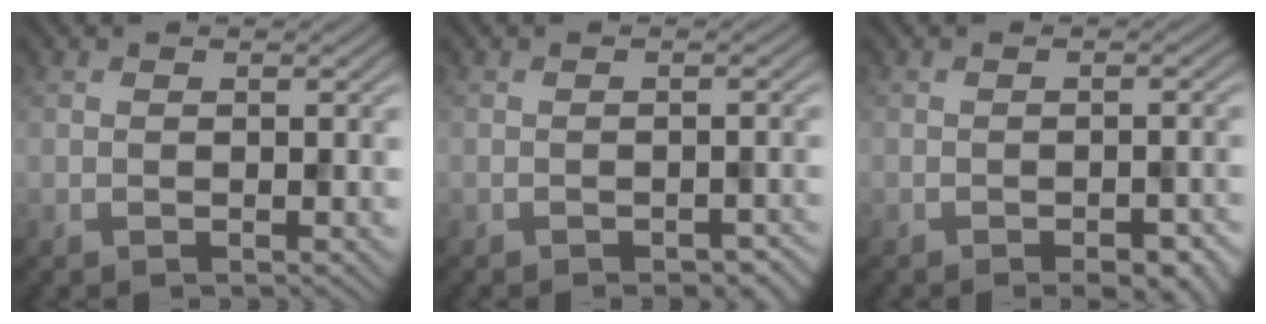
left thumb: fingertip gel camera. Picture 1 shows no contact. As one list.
[{"total": 1.8, "force": [-1.5, 0.5, 0.9], "torque": [-0.012, -0.002, -0.015]}, {"total": 3.7, "force": [-2.4, 1.3, 2.5], "torque": [-0.035, -0.003, -0.021]}]